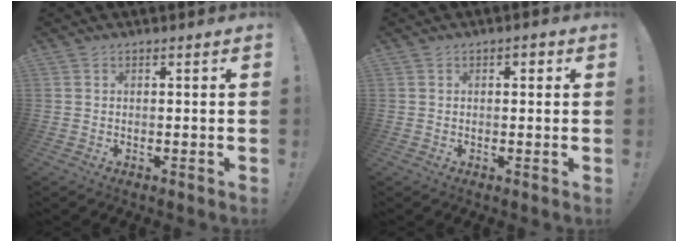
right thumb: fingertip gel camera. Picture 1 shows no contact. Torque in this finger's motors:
{"motor_torque": [-0.43, 0.32, 0.40, -0.01, -0.01]}